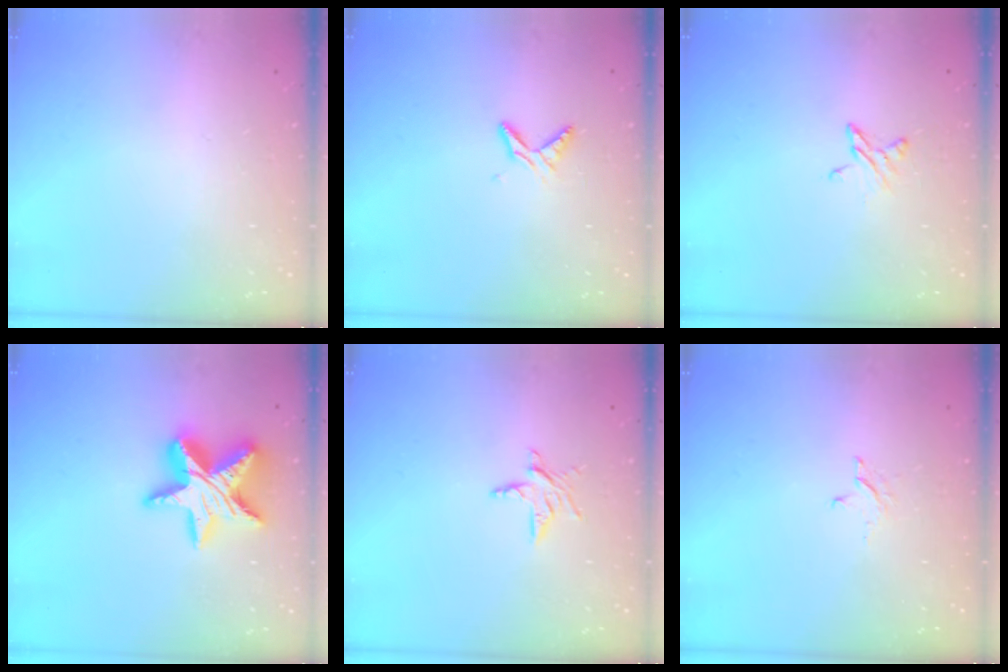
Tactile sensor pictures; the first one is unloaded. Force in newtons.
{"total": 5.5, "press": 5.4, "slide": 0.6}
{"total": 4.6, "press": 4.5, "slide": 0.5}
{"total": 17.0, "press": 16.9, "slide": 1.2}
{"total": 5.2, "press": 5.2, "slide": 0.3}
{"total": 3.0, "press": 3.0, "slide": 0.3}